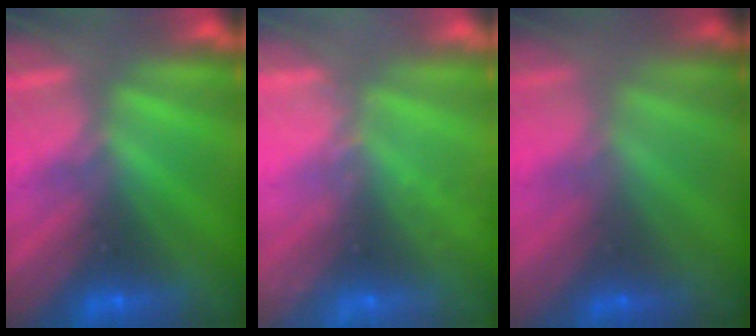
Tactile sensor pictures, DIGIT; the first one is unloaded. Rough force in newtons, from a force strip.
{"total": 2.3}
{"total": 1.6}